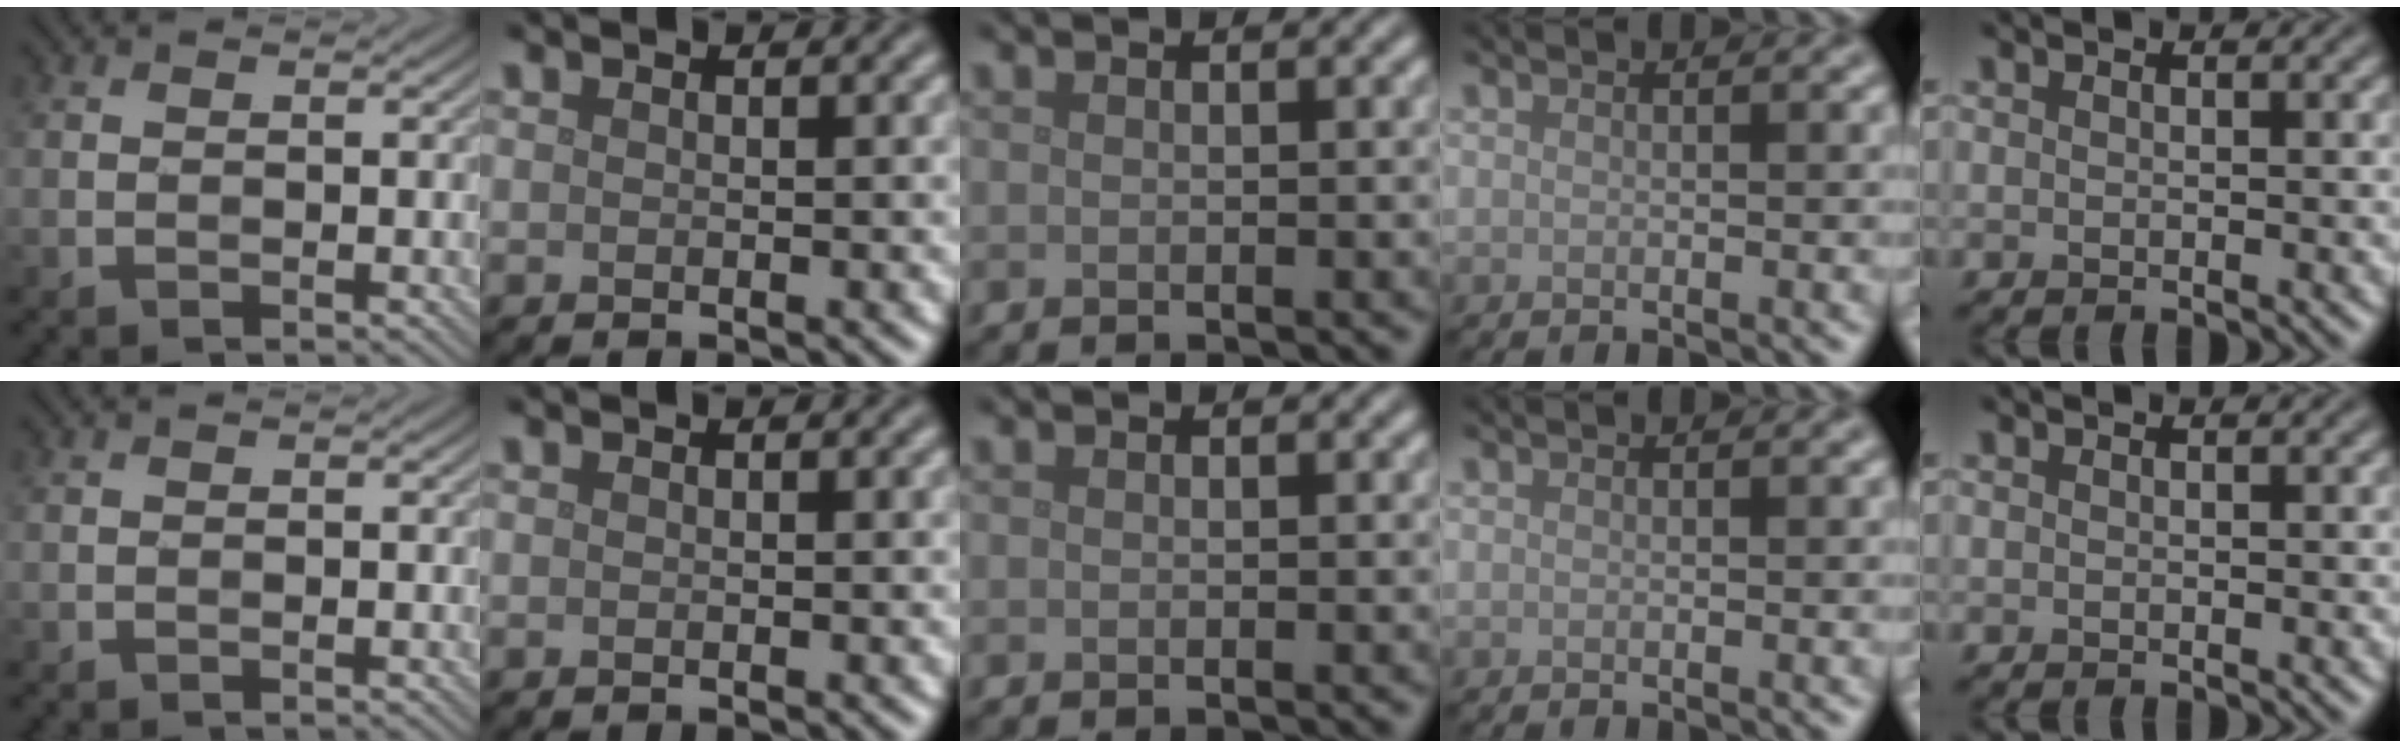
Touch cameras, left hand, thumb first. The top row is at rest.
{}